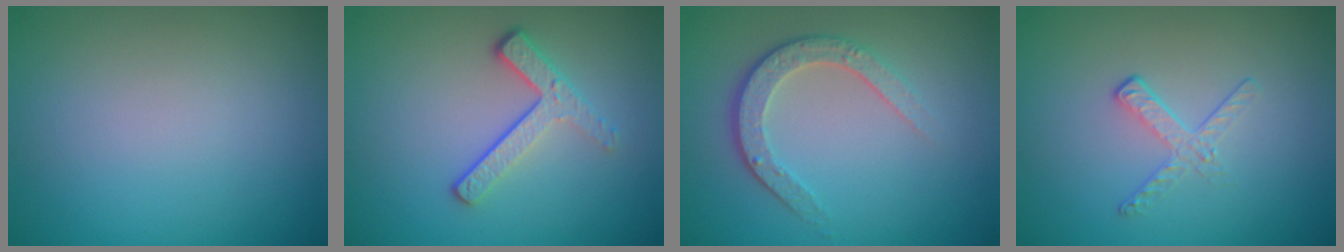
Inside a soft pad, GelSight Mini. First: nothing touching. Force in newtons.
{"total": 3.3, "press": 2.3, "slide": 2.3}
{"total": 3.3, "press": 2.6, "slide": 2.1}
{"total": 1.7, "press": 0.7, "slide": 1.5}